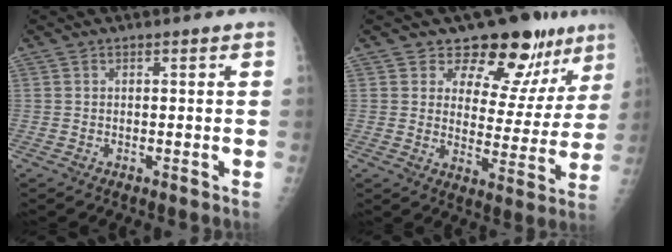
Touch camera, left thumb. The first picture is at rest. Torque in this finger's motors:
{"motor_torque": [0.11, 0.11, 0.11, -0.03, 0.09]}